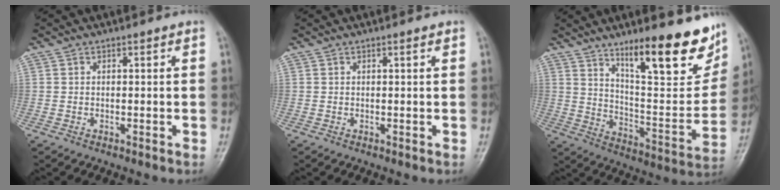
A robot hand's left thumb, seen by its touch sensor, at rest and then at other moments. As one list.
[{"total": 0.5, "force": [0.3, 0.1, 0.4], "torque": [-0.007, -0.001, 0.004]}, {"total": 22.2, "force": [14.1, 5.9, 16.1], "torque": [-0.190, -0.078, 0.224]}]